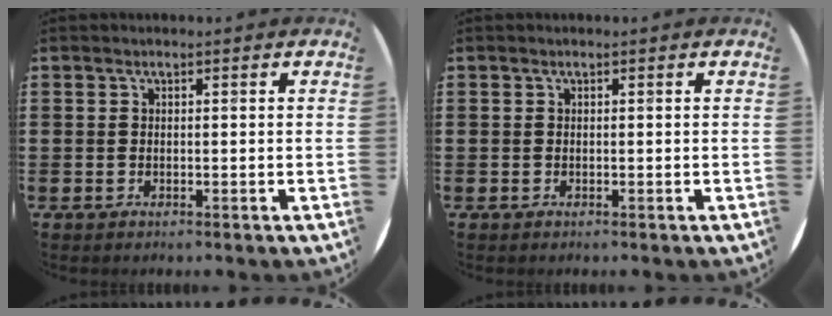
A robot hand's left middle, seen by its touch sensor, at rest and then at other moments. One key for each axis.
{"total": 0.0}